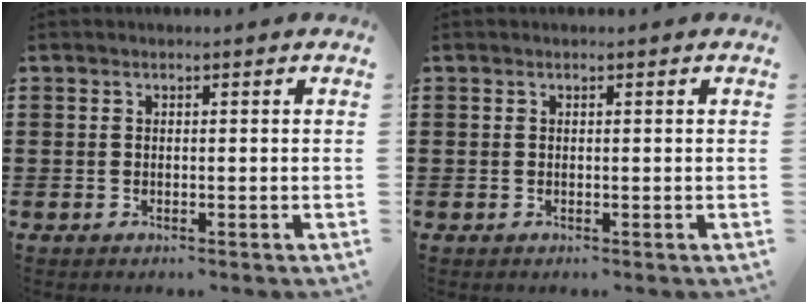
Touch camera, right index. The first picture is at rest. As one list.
[{"total": 0.0}]